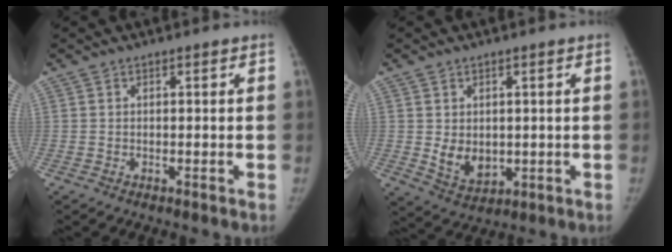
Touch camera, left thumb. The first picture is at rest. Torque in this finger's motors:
{"motor_torque": [0.03, 0.04, -0.03, 0.01, 0.03]}